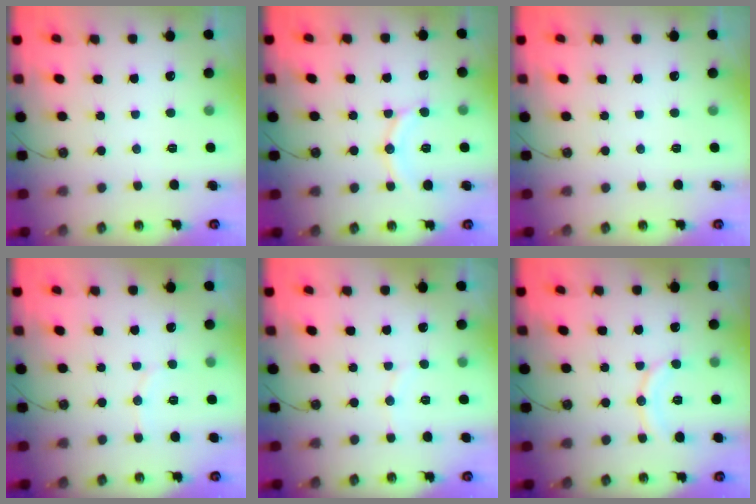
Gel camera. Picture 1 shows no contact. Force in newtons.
{"total": 10.5, "press": 10.5, "slide": 1.0}
{"total": 0.0}
{"total": 5.6, "press": 5.5, "slide": 0.7}
{"total": 3.2, "press": 3.2, "slide": 0.1}
{"total": 8.9, "press": 8.9, "slide": 1.0}